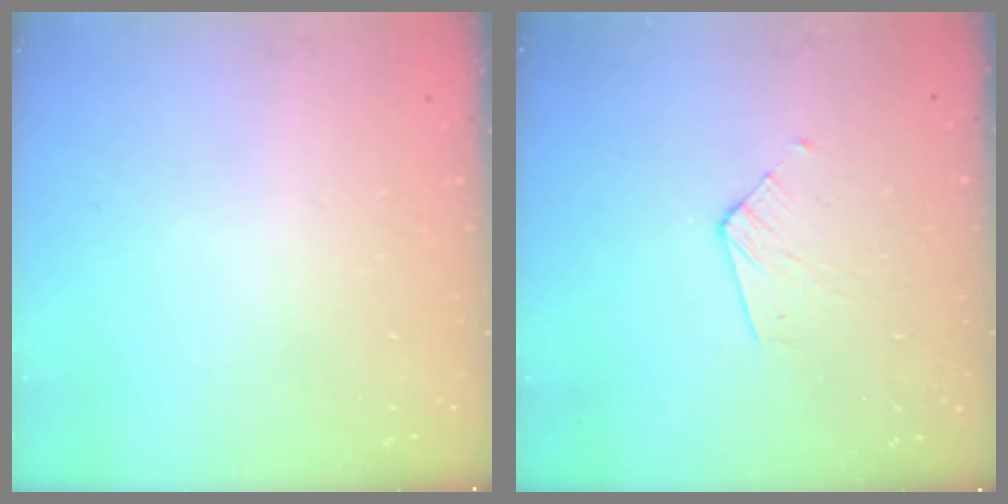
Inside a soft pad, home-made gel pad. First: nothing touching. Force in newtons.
{"total": 3.8, "press": 3.8, "slide": 0.3}